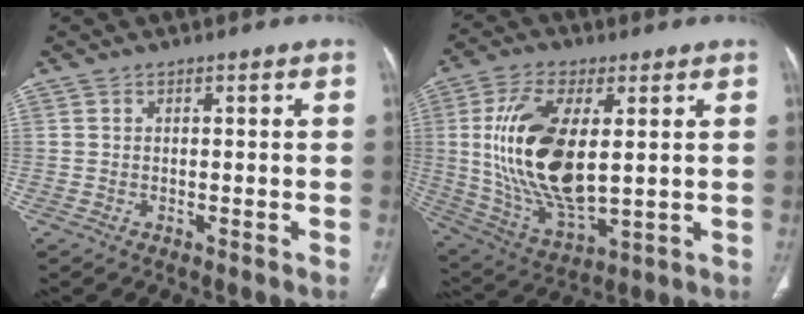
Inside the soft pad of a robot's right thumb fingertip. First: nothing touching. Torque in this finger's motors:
{"motor_torque": [0.96, 4.05, 2.07, 0.34, 0.75]}